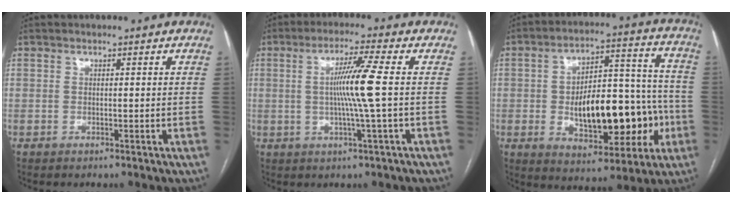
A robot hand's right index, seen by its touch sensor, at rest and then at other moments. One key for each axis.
{"total": 7.6, "fx": 0.2, "fy": -1.6, "fz": 7.4, "tx": -0.139, "ty": 0.000, "tz": 0.004}
{"total": 18.1, "fx": -3.5, "fy": 8.2, "fz": 15.8, "tx": -0.231, "ty": 0.033, "tz": -0.038}